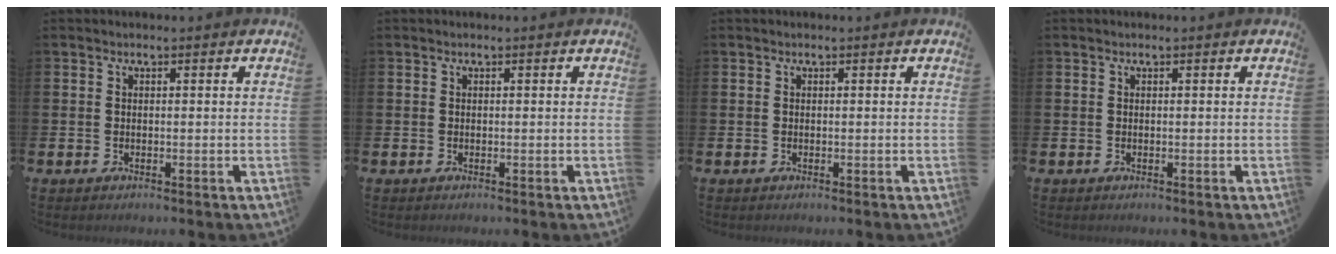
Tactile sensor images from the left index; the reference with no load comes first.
{"total": 0.0}
{"total": 0.0}
{"total": 0.0}